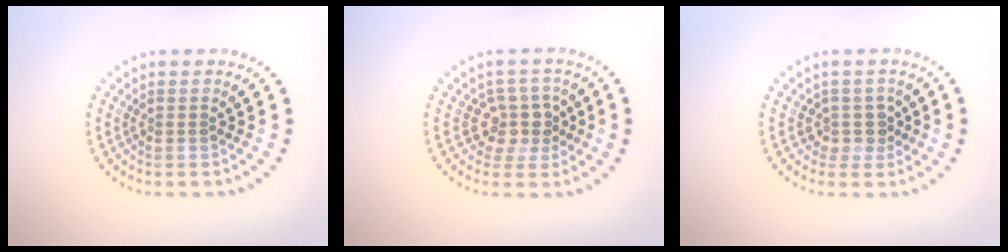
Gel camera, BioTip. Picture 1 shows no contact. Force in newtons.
{"total": 2.7, "press": 2.2, "slide": 1.6}
{"total": 1.8, "press": 1.4, "slide": 1.2}